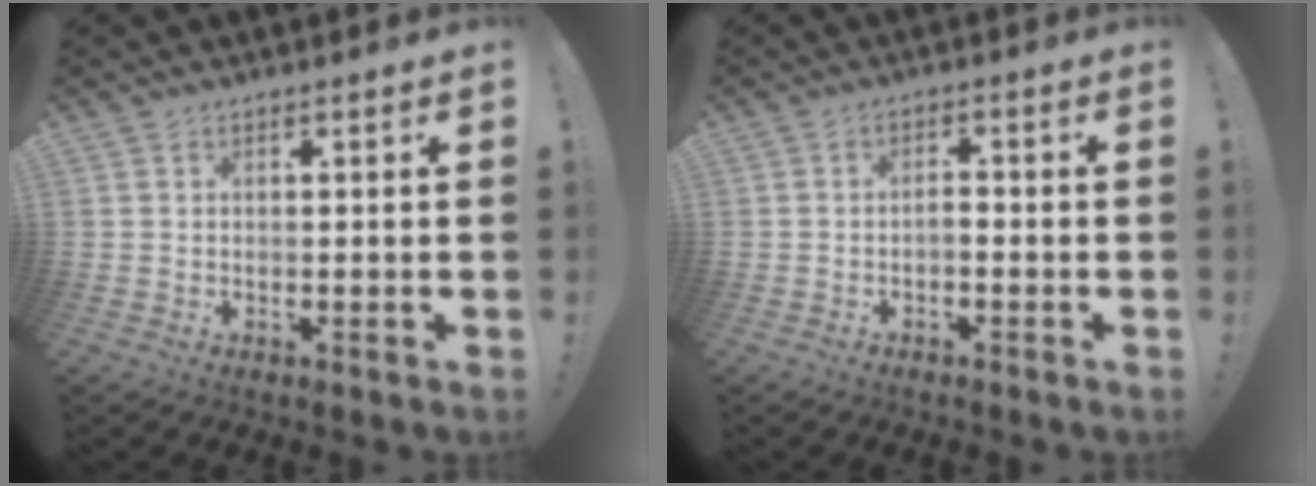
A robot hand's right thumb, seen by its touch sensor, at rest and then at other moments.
{"total": 2.2, "force": [-1.5, 0.7, 1.4], "torque": [-0.024, 0.004, -0.028]}